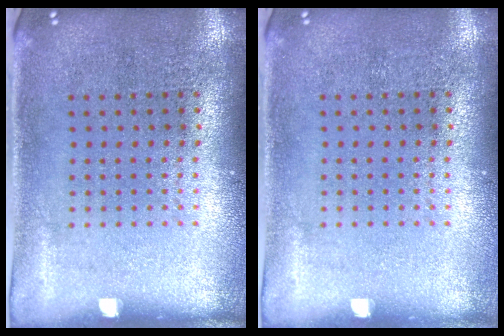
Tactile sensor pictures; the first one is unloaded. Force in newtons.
{"total": 0.0}